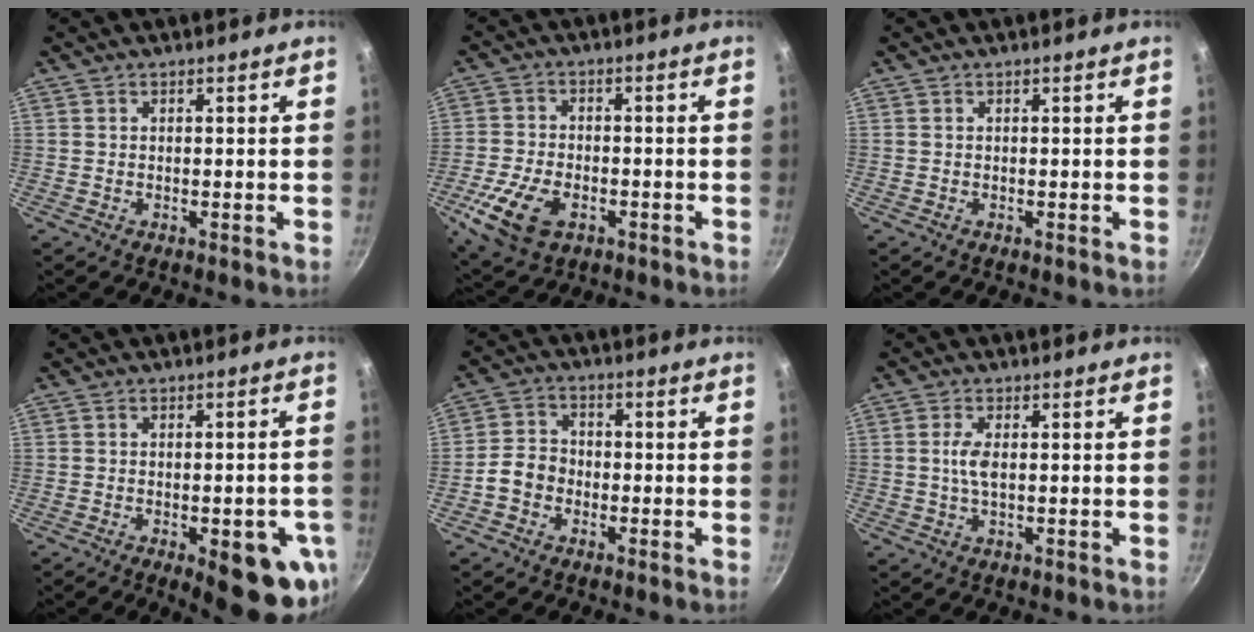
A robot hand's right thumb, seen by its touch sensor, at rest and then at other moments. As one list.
[{"total": 13.5, "force": [-5.5, 8.0, 9.4], "torque": [-0.183, 0.013, -0.100]}, {"total": 0.0}, {"total": 12.8, "force": [-4.5, 4.7, 11.0], "torque": [-0.100, 0.006, -0.052]}, {"total": 5.3, "force": [-1.9, 4.3, 2.5], "torque": [-0.027, 0.023, -0.045]}, {"total": 3.4, "force": [0.3, 1.4, 3.1], "torque": [-0.068, 0.003, 0.002]}]